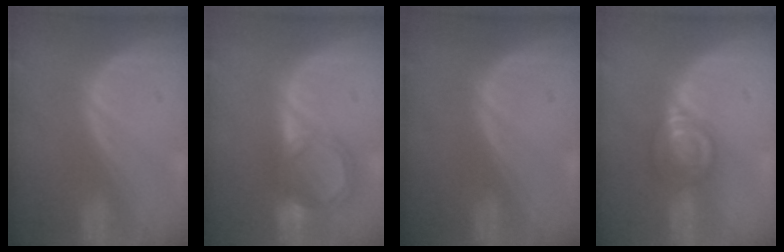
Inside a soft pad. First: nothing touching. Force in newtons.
{"total": 6.4, "press": 5.7, "slide": 2.9}
{"total": 0.0}
{"total": 6.6, "press": 5.7, "slide": 3.3}